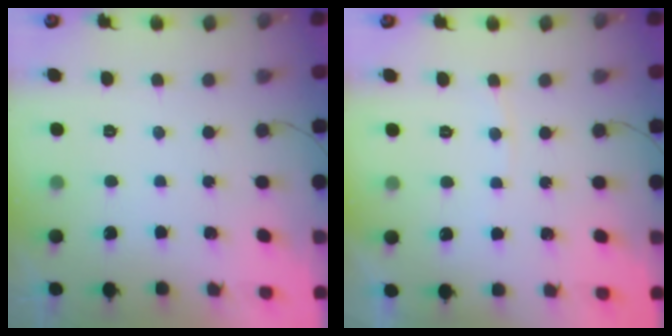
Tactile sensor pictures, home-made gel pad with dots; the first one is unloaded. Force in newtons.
{"total": 3.2, "press": 3.2, "slide": 0.3}